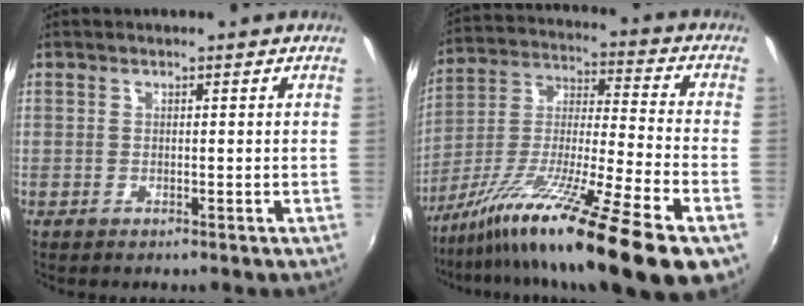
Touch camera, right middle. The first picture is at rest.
{"total": 23.6, "force": [-15.1, 1.0, 18.2], "torque": [-0.296, -0.047, -0.261]}